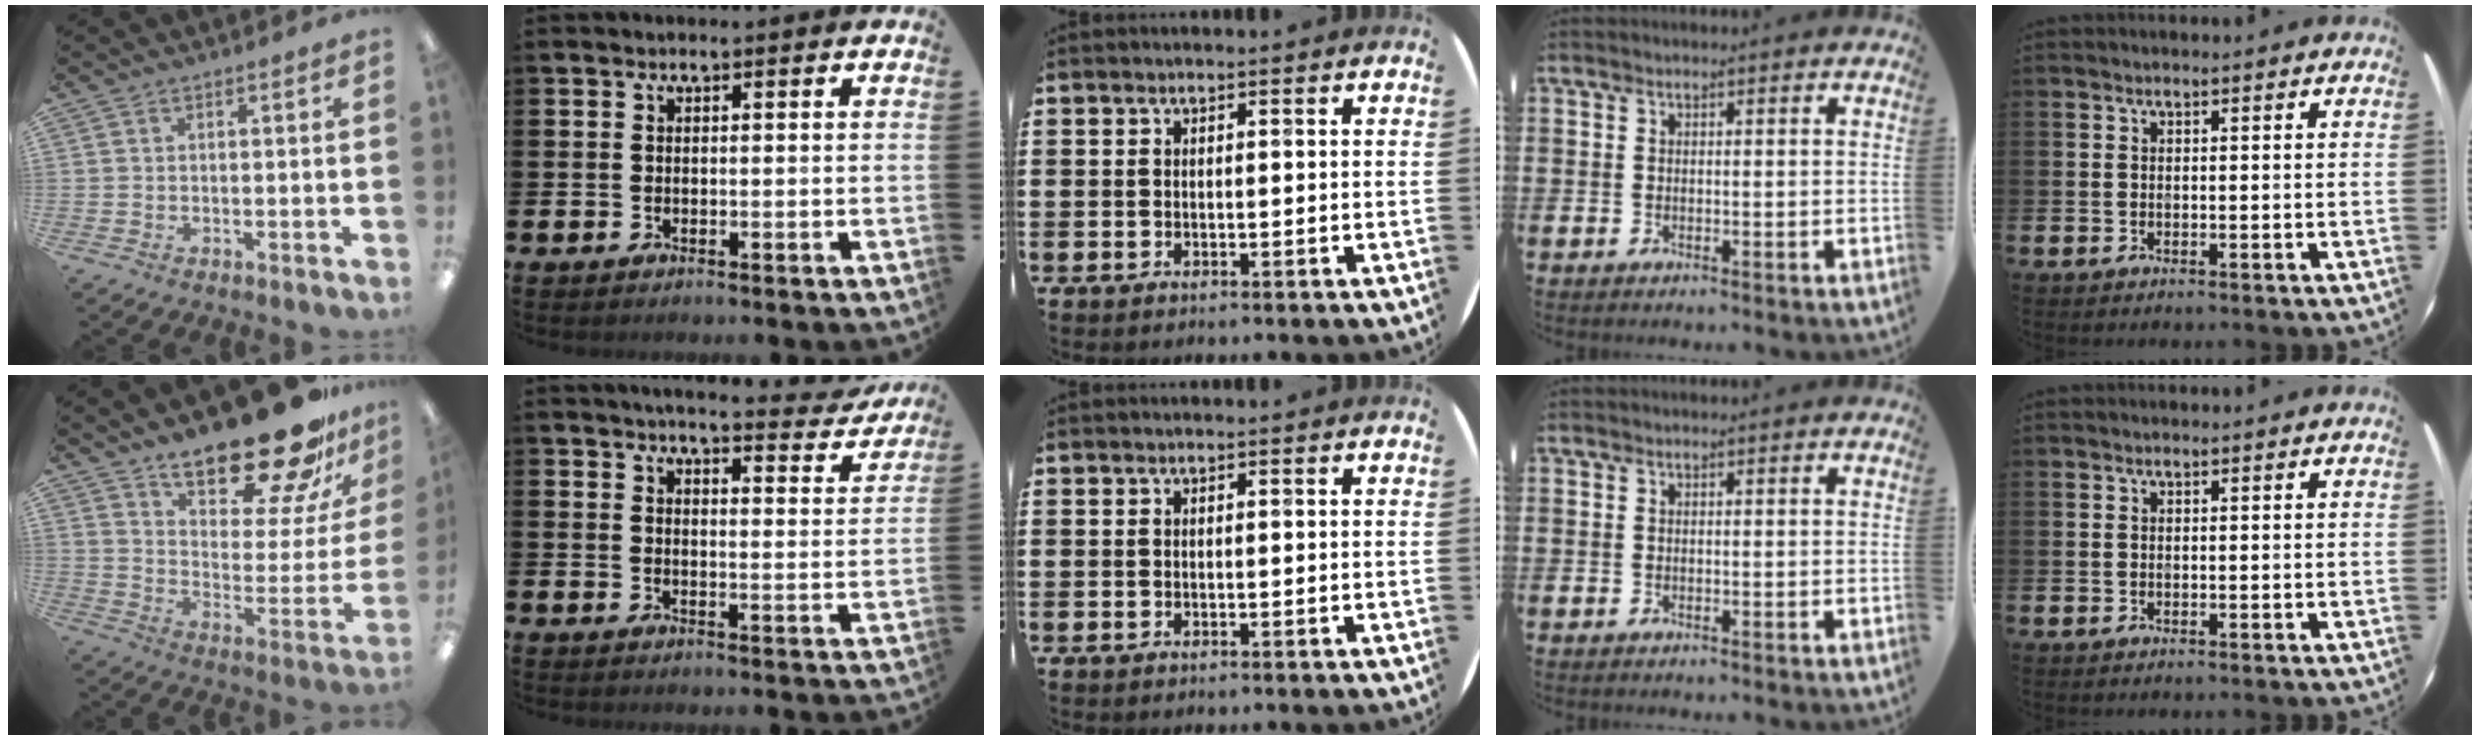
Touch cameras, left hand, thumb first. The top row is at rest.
{"thumb": {"total": 23.3, "force": [18.6, 6.8, 12.2], "torque": [-0.166, -0.135, 0.306]}, "index": {"total": 4.4, "force": [4.3, 0.4, 1.1], "torque": [-0.029, -0.032, 0.070]}}